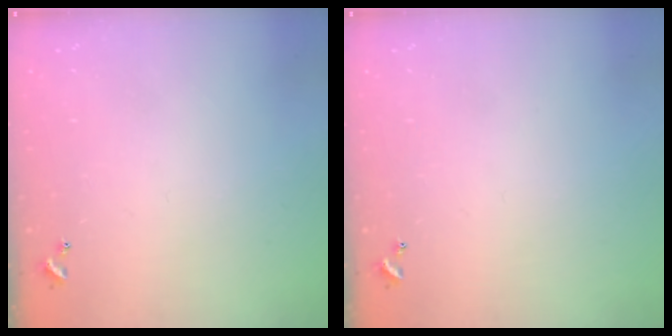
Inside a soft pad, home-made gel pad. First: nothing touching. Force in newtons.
{"total": 0.0}